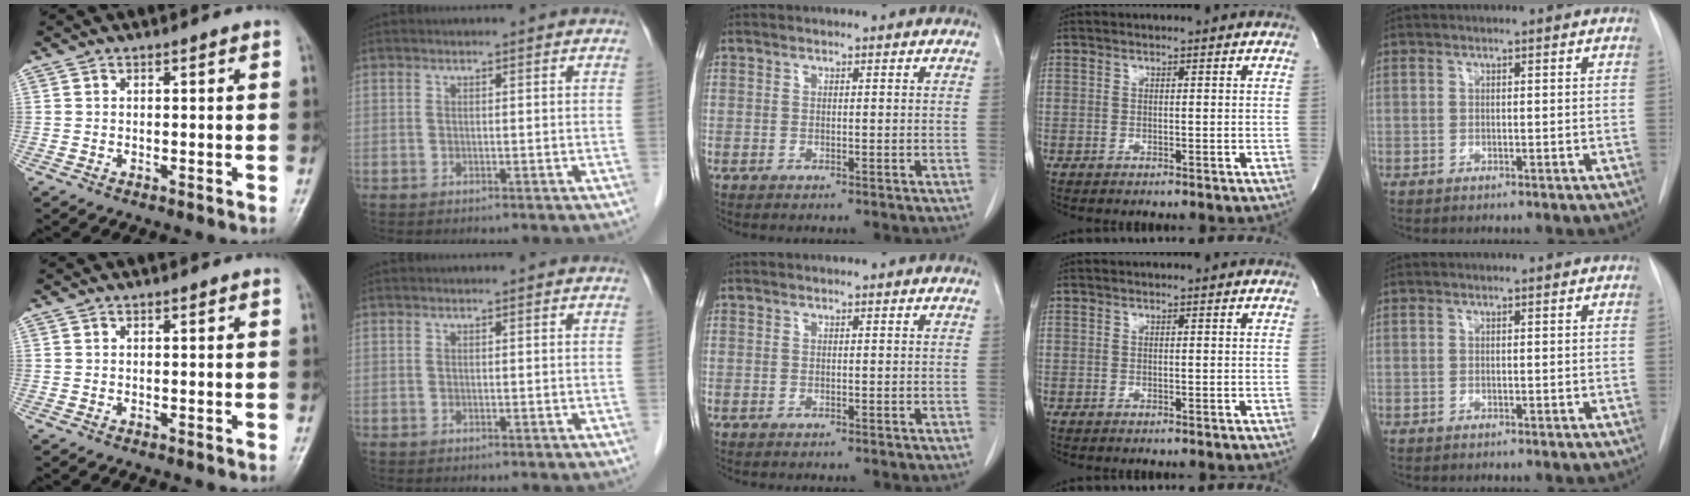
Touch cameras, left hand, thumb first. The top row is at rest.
{}